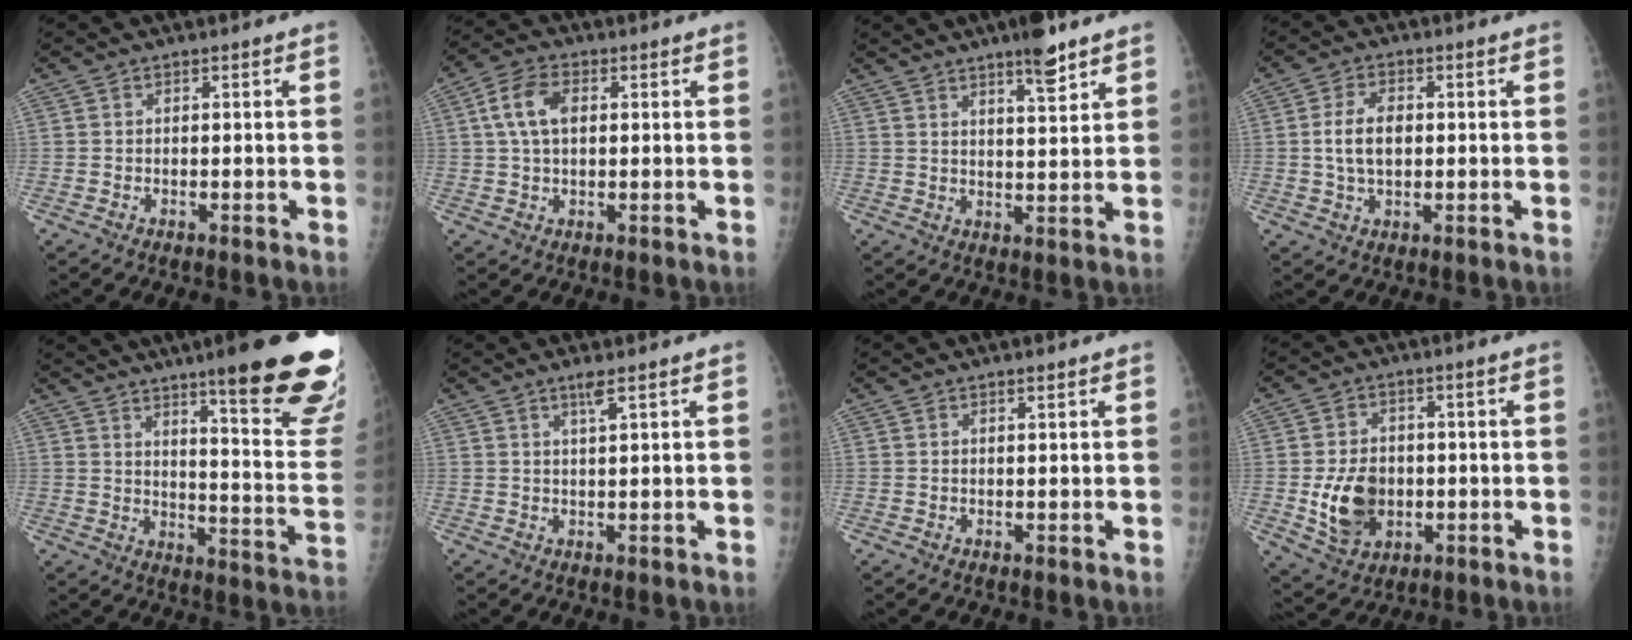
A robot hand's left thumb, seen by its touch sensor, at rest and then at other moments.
{"total": 7.4, "force": [1.5, 4.5, 5.7], "torque": [-0.109, 0.011, 0.025]}
{"total": 6.9, "force": [4.8, 1.3, 4.7], "torque": [-0.061, -0.029, 0.073]}
{"total": 6.5, "force": [0.3, 4.0, 5.2], "torque": [-0.096, 0.005, 0.006]}
{"total": 25.3, "force": [16.8, 3.3, 18.6], "torque": [-0.205, -0.095, 0.224]}
{"total": 2.2, "force": [1.4, -0.1, 1.8], "torque": [-0.036, -0.006, 0.028]}
{"total": 0.7, "force": [0.6, 0.0, 0.5], "torque": [-0.005, -0.003, 0.010]}
{"total": 9.8, "force": [-1.4, 7.4, 6.3], "torque": [-0.084, -0.002, -0.012]}